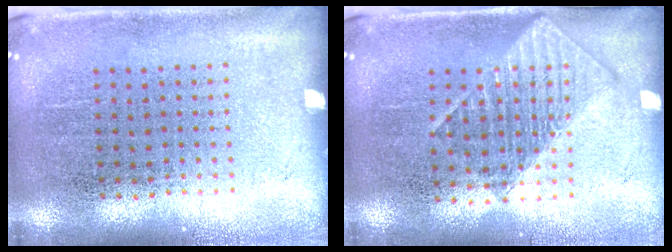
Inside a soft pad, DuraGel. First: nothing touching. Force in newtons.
{"total": 1.4, "press": 1.3, "slide": 0.5}